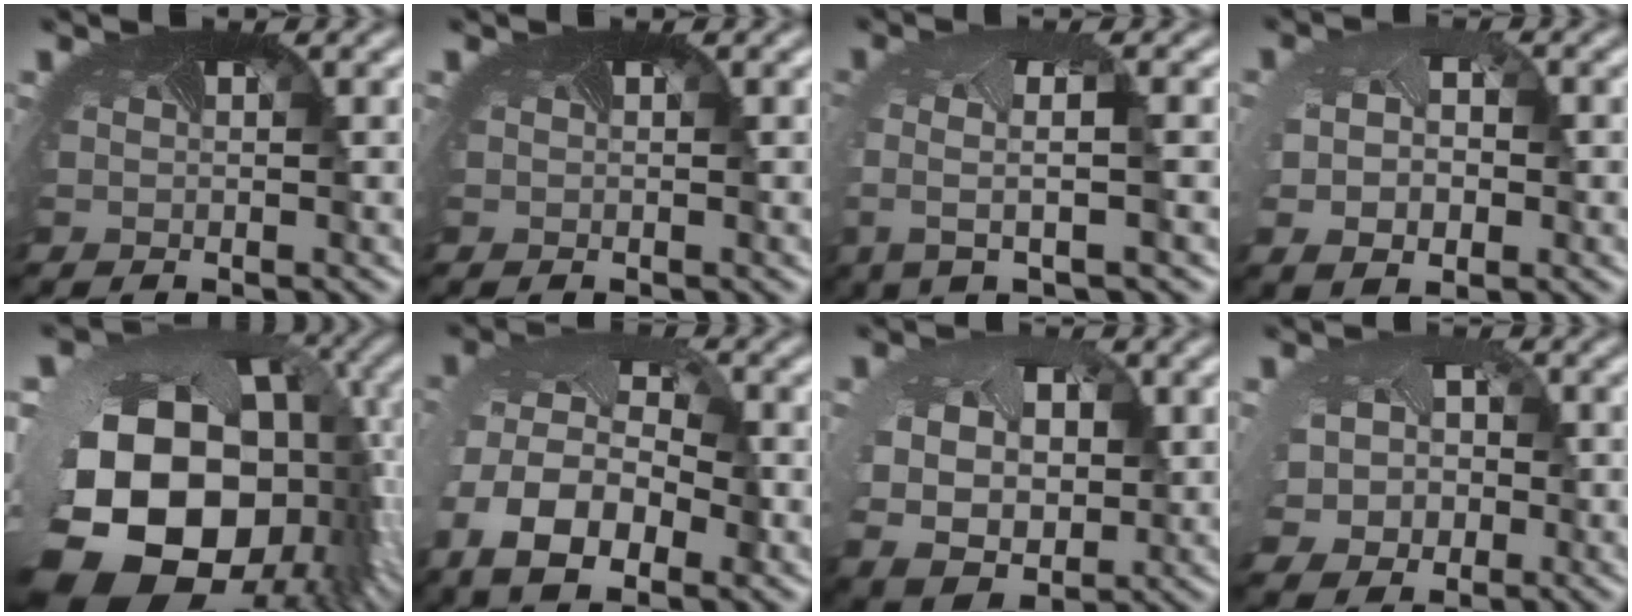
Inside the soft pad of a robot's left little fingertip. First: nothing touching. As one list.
[{"total": 0.0}, {"total": 2.8, "force": [-0.2, 0.3, 2.8], "torque": [-0.060, -0.006, -0.011]}, {"total": 5.2, "force": [0.2, 3.5, 3.9], "torque": [-0.080, -0.006, 0.007]}, {"total": 22.3, "force": [-5.2, 16.8, 13.6], "torque": [-0.254, -0.085, -0.094]}, {"total": 9.1, "force": [-3.7, 5.4, 6.3], "torque": [-0.155, -0.030, -0.062]}, {"total": 7.5, "force": [0.4, 5.9, 4.5], "torque": [-0.106, -0.021, 0.020]}, {"total": 6.2, "force": [-0.7, 5.2, 3.3], "torque": [-0.067, -0.022, -0.011]}]